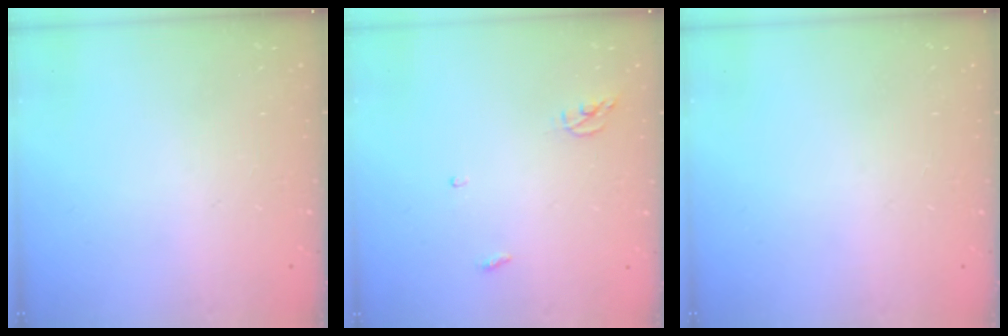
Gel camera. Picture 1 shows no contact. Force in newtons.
{"total": 3.6, "press": 3.6, "slide": 0.3}
{"total": 0.0}